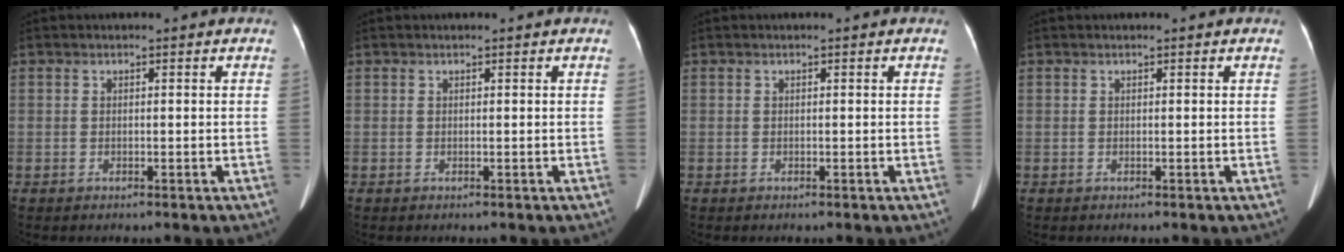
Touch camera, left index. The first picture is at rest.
{"total": 0.0}
{"total": 0.0}
{"total": 0.0}